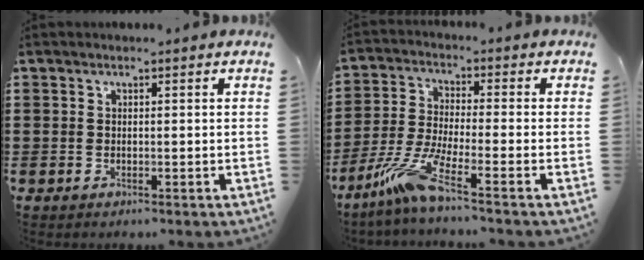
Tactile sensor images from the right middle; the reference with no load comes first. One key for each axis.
{"total": 7.9, "fx": -5.1, "fy": 0.3, "fz": 6.1, "tx": -0.145, "ty": -0.022, "tz": -0.103}